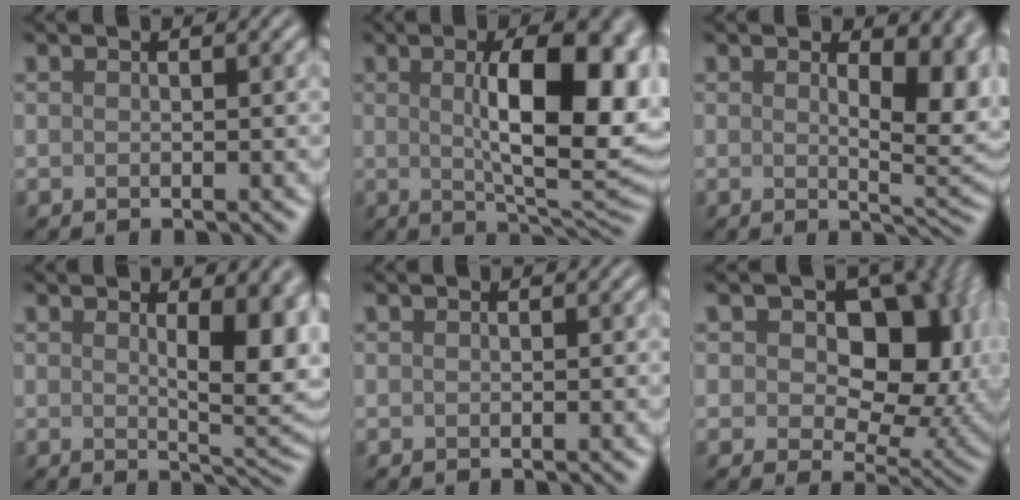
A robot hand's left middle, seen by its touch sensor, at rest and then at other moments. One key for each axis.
{"total": 11.6, "fx": 1.4, "fy": 3.9, "fz": 10.8, "tx": -0.143, "ty": 0.000, "tz": 0.025}
{"total": 5.9, "fx": 1.3, "fy": 2.8, "fz": 5.0, "tx": -0.056, "ty": -0.012, "tz": 0.027}
{"total": 6.5, "fx": 1.4, "fy": 2.1, "fz": 6.0, "tx": -0.076, "ty": -0.011, "tz": 0.031}
{"total": 0.0}
{"total": 11.8, "fx": 3.1, "fy": 7.6, "fz": 8.5, "tx": -0.101, "ty": 0.002, "tz": 0.040}